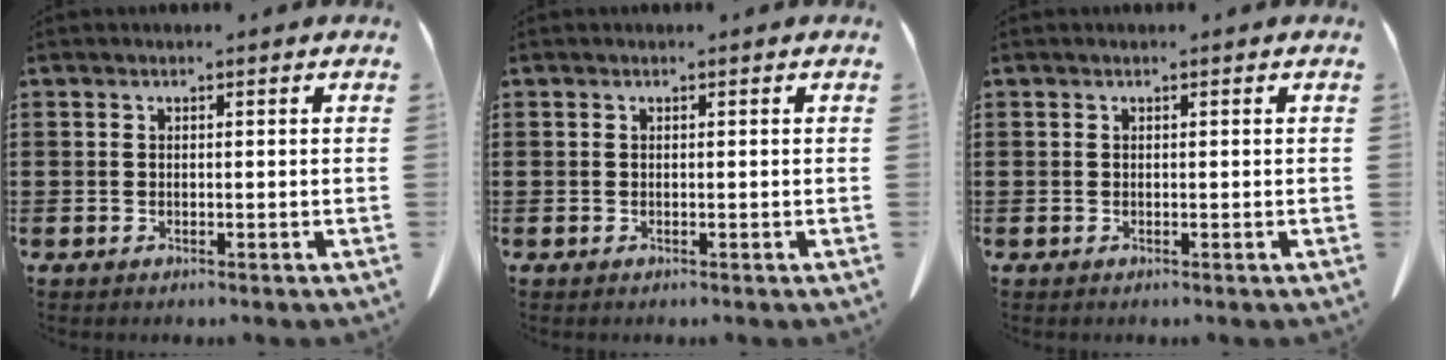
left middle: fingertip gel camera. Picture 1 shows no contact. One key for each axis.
{"total": 0.0}
{"total": 0.0}